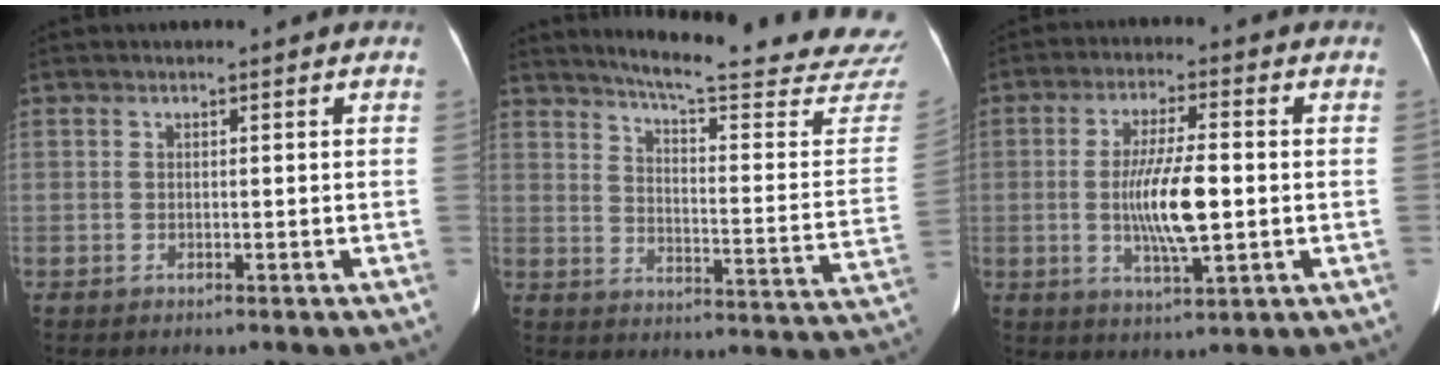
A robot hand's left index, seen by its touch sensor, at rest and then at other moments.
{"total": 24.9, "force": [23.4, 0.3, 8.4], "torque": [-0.114, -0.129, 0.276]}
{"total": 9.3, "force": [-0.8, 1.5, 9.1], "torque": [-0.174, -0.006, -0.014]}